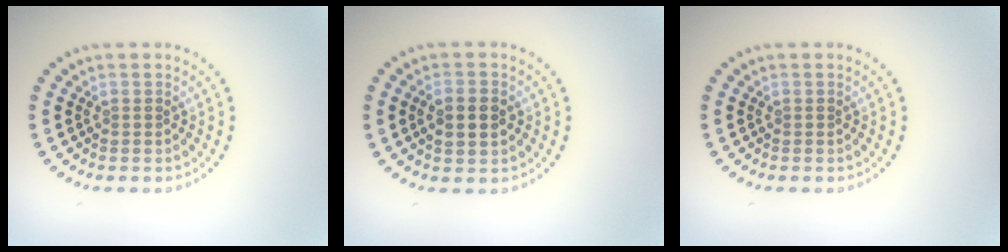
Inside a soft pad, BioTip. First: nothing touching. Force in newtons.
{"total": 2.7, "press": 2.7, "slide": 0.3}
{"total": 0.0}